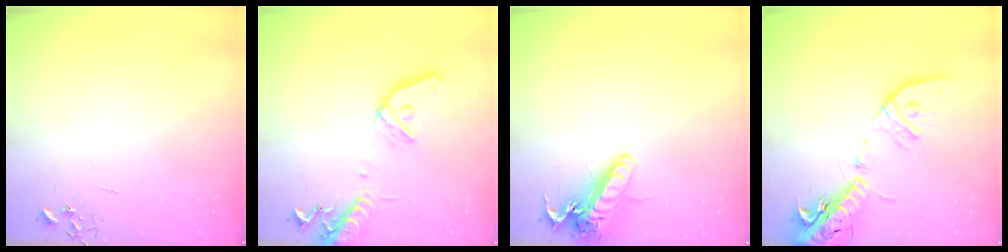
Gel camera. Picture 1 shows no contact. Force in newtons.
{"total": 16.0, "press": 15.7, "slide": 3.1}
{"total": 15.0, "press": 14.7, "slide": 2.8}
{"total": 21.0, "press": 20.6, "slide": 4.1}